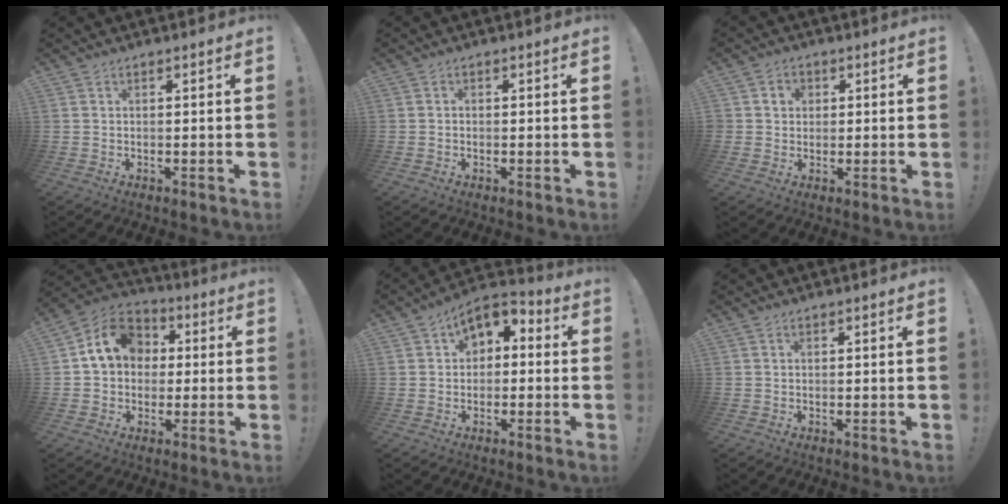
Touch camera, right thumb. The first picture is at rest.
{"total": 0.6, "force": [-0.4, 0.4, 0.2], "torque": [-0.006, 0.003, -0.007]}
{"total": 3.7, "force": [0.7, 3.5, 1.0], "torque": [-0.015, 0.004, 0.012]}
{"total": 12.6, "force": [2.4, 10.5, 6.4], "torque": [-0.095, 0.014, 0.053]}
{"total": 6.3, "force": [1.6, 4.6, 3.9], "torque": [-0.057, 0.005, 0.032]}
{"total": 0.0}